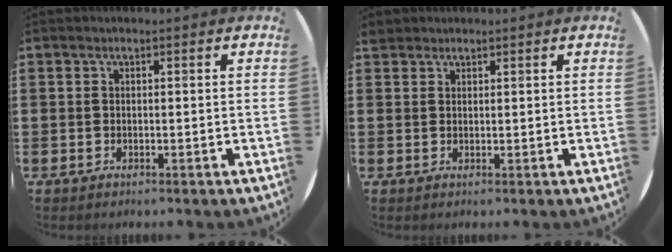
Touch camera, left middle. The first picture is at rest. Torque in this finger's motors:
{"motor_torque": [0.22, -0.21, -0.01, 0.00]}